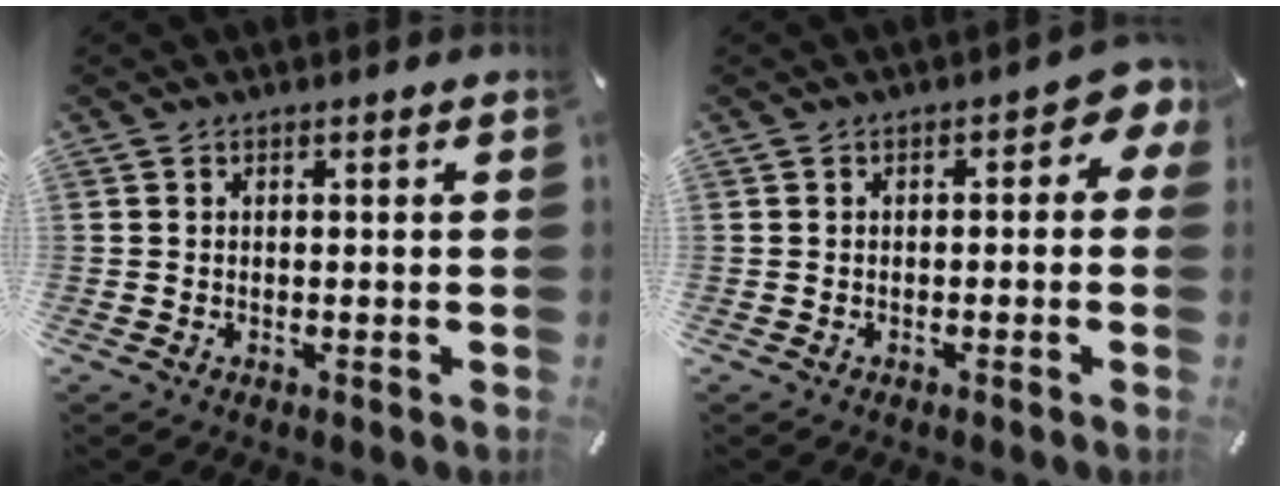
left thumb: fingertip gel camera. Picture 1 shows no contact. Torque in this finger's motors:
{"motor_torque": [0.61, 0.10, 0.38, 0.19, 0.01]}